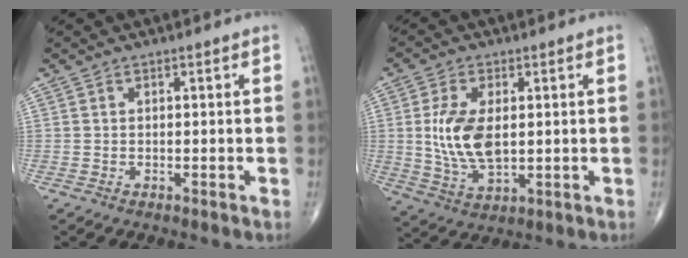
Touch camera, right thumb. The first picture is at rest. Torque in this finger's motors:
{"motor_torque": [-0.23, -0.01, 0.73, 0.01, 0.13]}